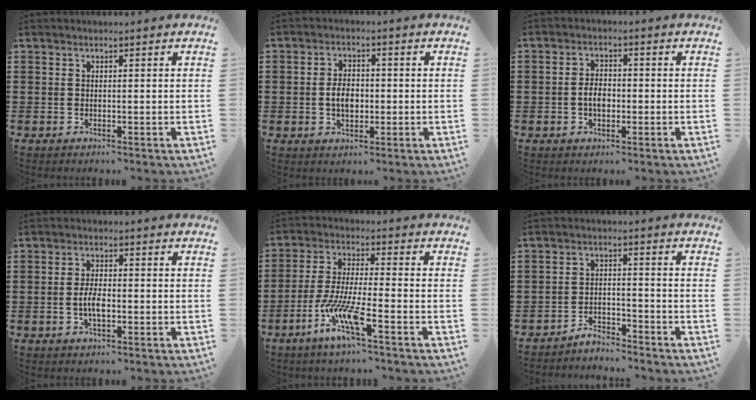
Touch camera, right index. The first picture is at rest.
{"total": 3.9, "force": [-0.5, 2.3, 3.1], "torque": [-0.055, 0.000, -0.012]}
{"total": 3.1, "force": [-0.7, 1.8, 2.5], "torque": [-0.048, 0.000, -0.013]}
{"total": 3.8, "force": [-0.8, 1.3, 3.5], "torque": [-0.078, -0.007, -0.018]}
{"total": 9.3, "force": [-5.2, 1.1, 7.6], "torque": [-0.170, -0.013, -0.102]}
{"total": 3.5, "force": [-3.5, 0.2, 0.0], "torque": [-0.011, 0.000, -0.073]}